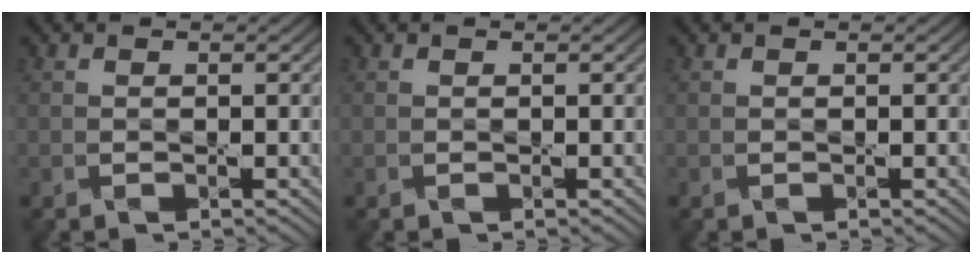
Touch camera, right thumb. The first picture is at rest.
{"total": 0.0}
{"total": 0.0}